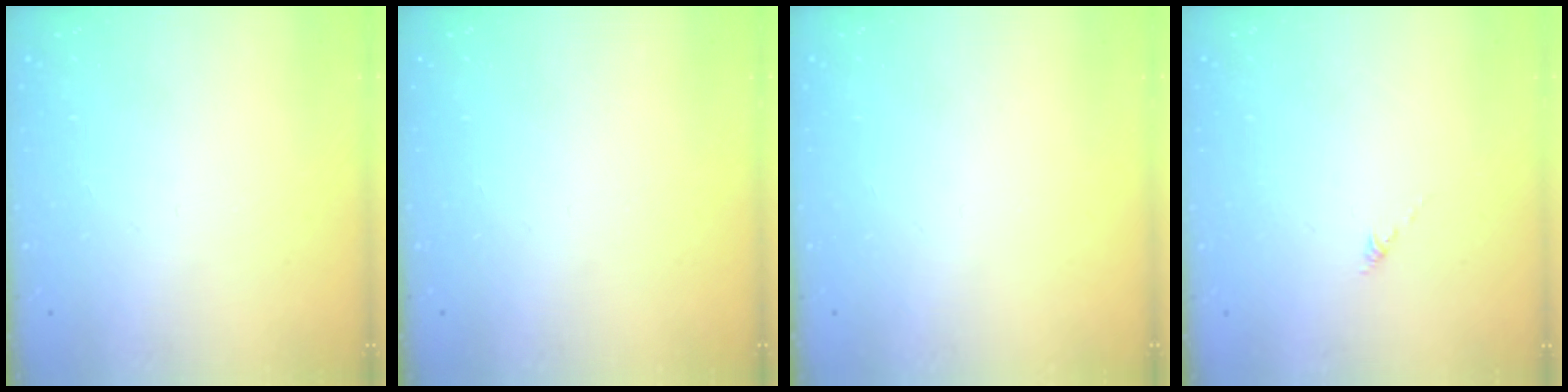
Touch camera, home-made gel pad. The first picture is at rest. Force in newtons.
{"total": 0.0}
{"total": 0.0}
{"total": 0.0}